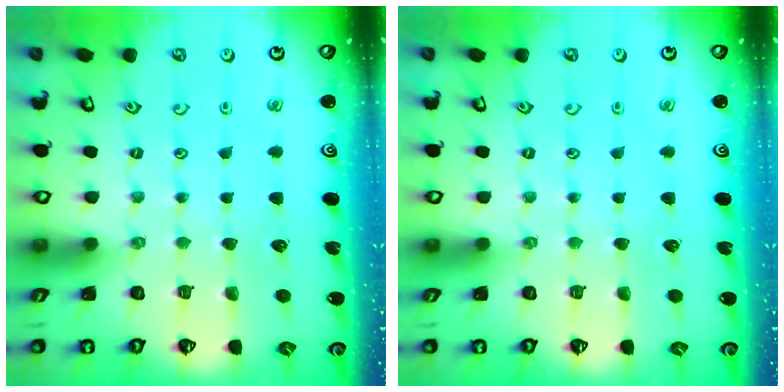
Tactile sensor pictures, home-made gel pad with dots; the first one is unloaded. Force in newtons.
{"total": 0.0}